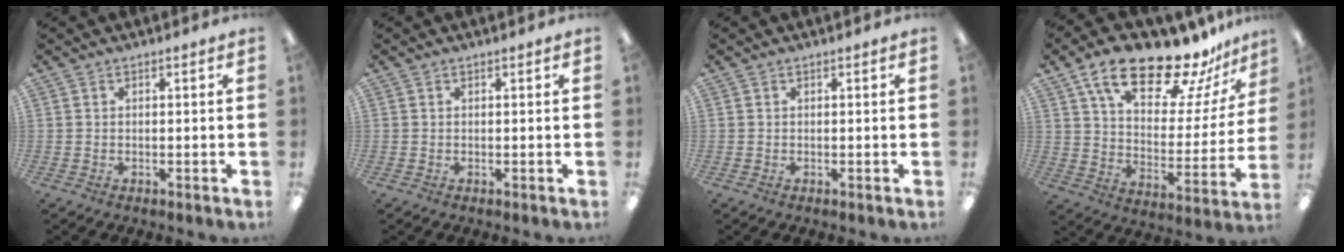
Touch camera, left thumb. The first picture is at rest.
{"total": 0.0}
{"total": 0.0}
{"total": 22.0, "force": [16.4, 7.7, 12.5], "torque": [-0.209, -0.103, 0.280]}